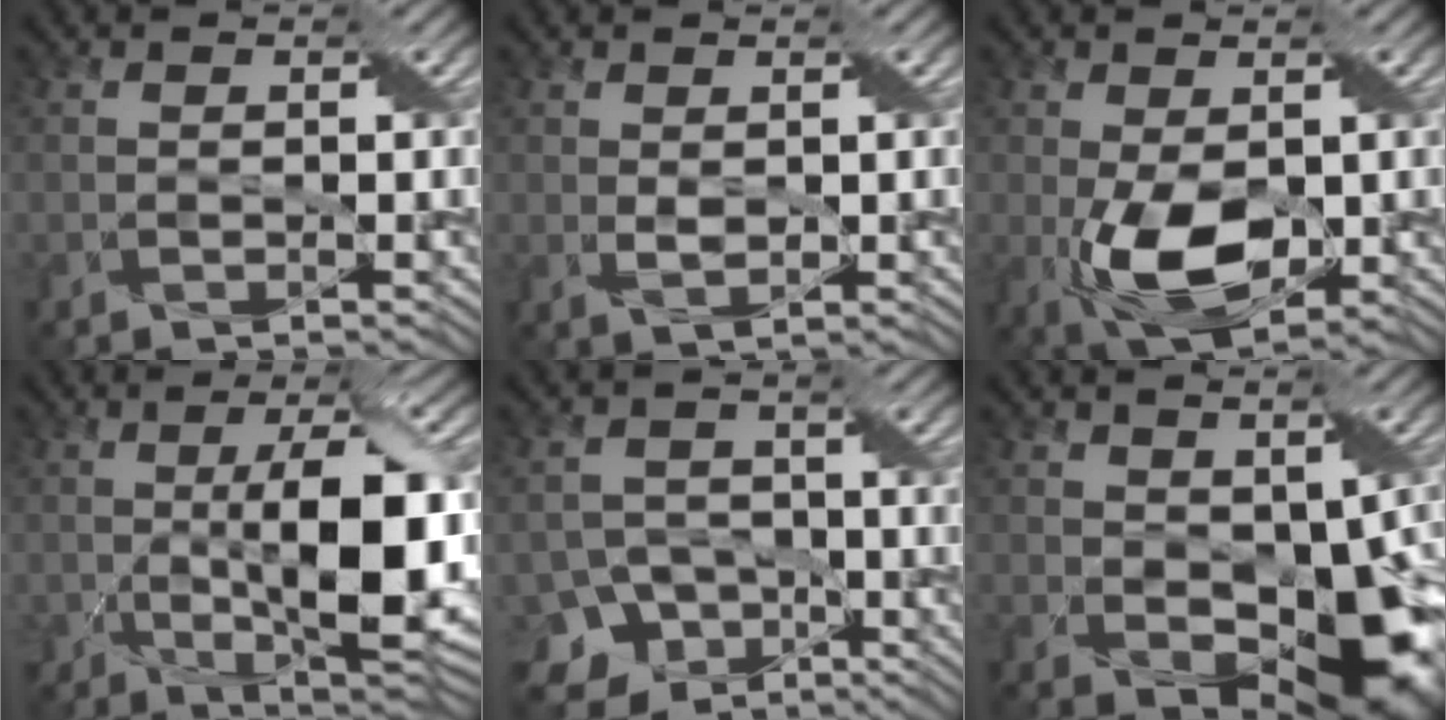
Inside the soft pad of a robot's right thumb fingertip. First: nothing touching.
{"total": 1.5, "force": [0.5, 1.0, 1.0], "torque": [-0.027, -0.002, 0.015]}
{"total": 7.8, "force": [-1.4, 4.5, 6.3], "torque": [-0.141, -0.011, -0.016]}
{"total": 12.2, "force": [-0.7, 4.9, 11.1], "torque": [-0.180, -0.005, -0.005]}
{"total": 8.7, "force": [-5.7, 6.2, 1.8], "torque": [-0.038, -0.012, -0.097]}
{"total": 10.9, "force": [-0.8, 6.7, 8.6], "torque": [-0.129, -0.024, -0.001]}